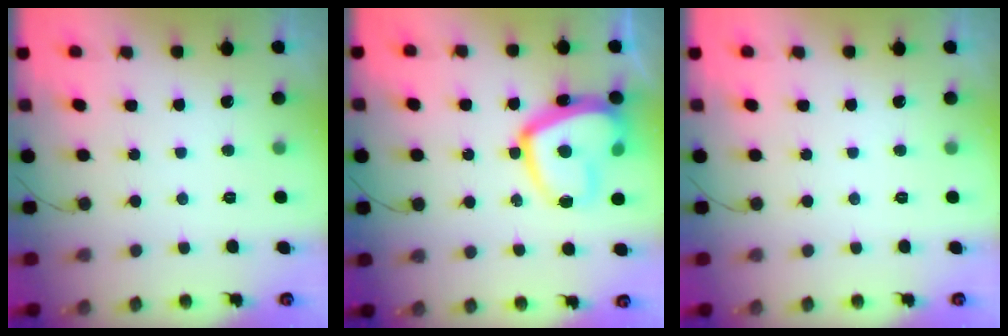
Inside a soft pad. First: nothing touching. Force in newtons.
{"total": 18.4, "press": 18.3, "slide": 2.0}
{"total": 0.0}